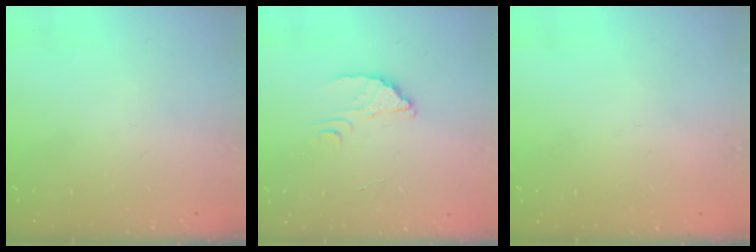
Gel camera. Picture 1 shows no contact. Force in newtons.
{"total": 2.6, "press": 2.6, "slide": 0.1}
{"total": 2.3, "press": 2.3, "slide": 0.1}